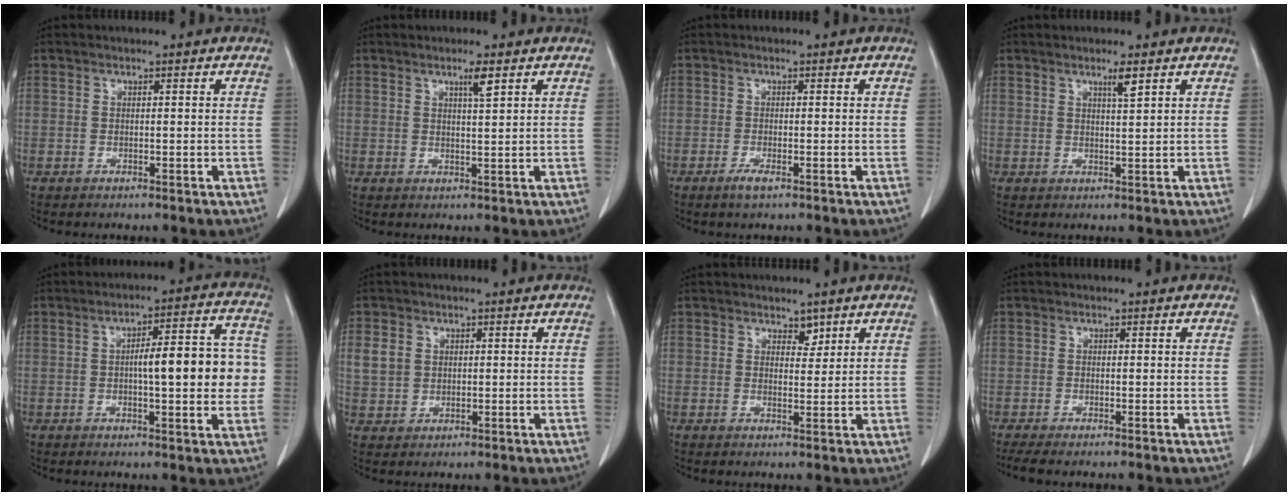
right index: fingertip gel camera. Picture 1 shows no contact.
{"total": 2.5, "force": [1.5, -0.1, 2.0], "torque": [-0.039, -0.003, 0.027]}
{"total": 1.8, "force": [-1.1, 0.3, 1.4], "torque": [-0.029, -0.003, -0.020]}
{"total": 2.2, "force": [1.4, -0.2, 1.7], "torque": [-0.034, -0.004, 0.026]}
{"total": 12.0, "force": [-0.2, 2.9, 11.6], "torque": [-0.152, 0.032, 0.000]}
{"total": 5.2, "force": [1.1, 4.5, 2.3], "torque": [-0.054, 0.009, 0.029]}
{"total": 1.9, "force": [1.5, 1.0, 0.7], "torque": [-0.007, -0.003, 0.023]}
{"total": 2.6, "force": [-2.0, 0.2, 1.5], "torque": [-0.028, -0.009, -0.036]}